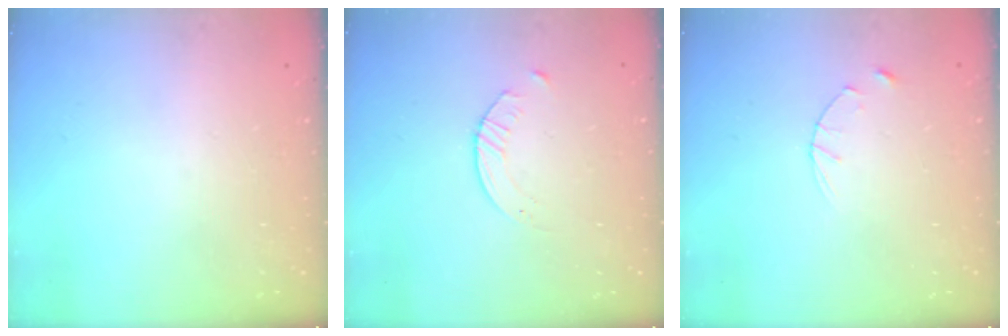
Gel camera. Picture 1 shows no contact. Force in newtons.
{"total": 2.8, "press": 2.7, "slide": 0.3}
{"total": 2.8, "press": 2.8, "slide": 0.4}